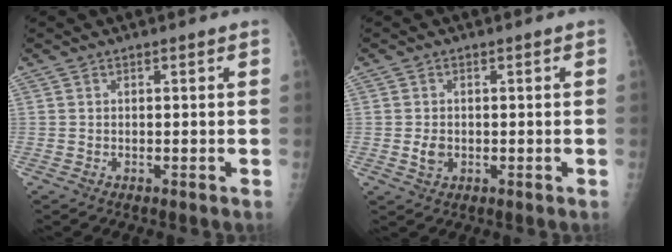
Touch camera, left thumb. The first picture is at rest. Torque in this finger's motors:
{"motor_torque": [-0.43, 0.40, 0.04, 0.00, 0.02]}